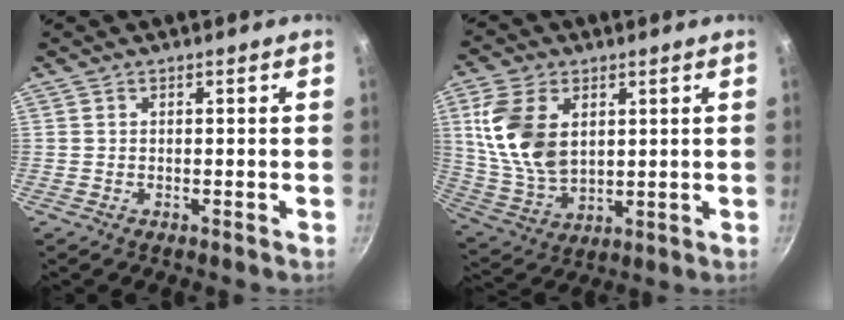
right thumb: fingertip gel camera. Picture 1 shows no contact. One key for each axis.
{"total": 14.2, "fx": 3.7, "fy": 9.0, "fz": 10.3, "tx": -0.184, "ty": -0.017, "tz": 0.084}